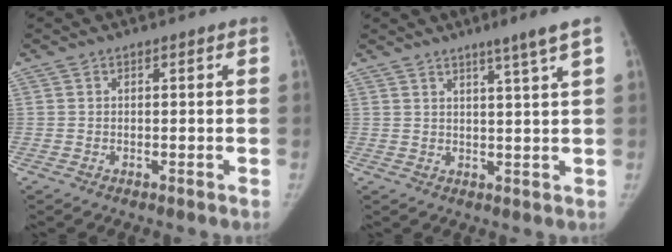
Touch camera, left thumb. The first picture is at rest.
{"total": 4.9, "force": [3.1, -1.0, 3.7], "torque": [-0.058, -0.021, 0.048]}